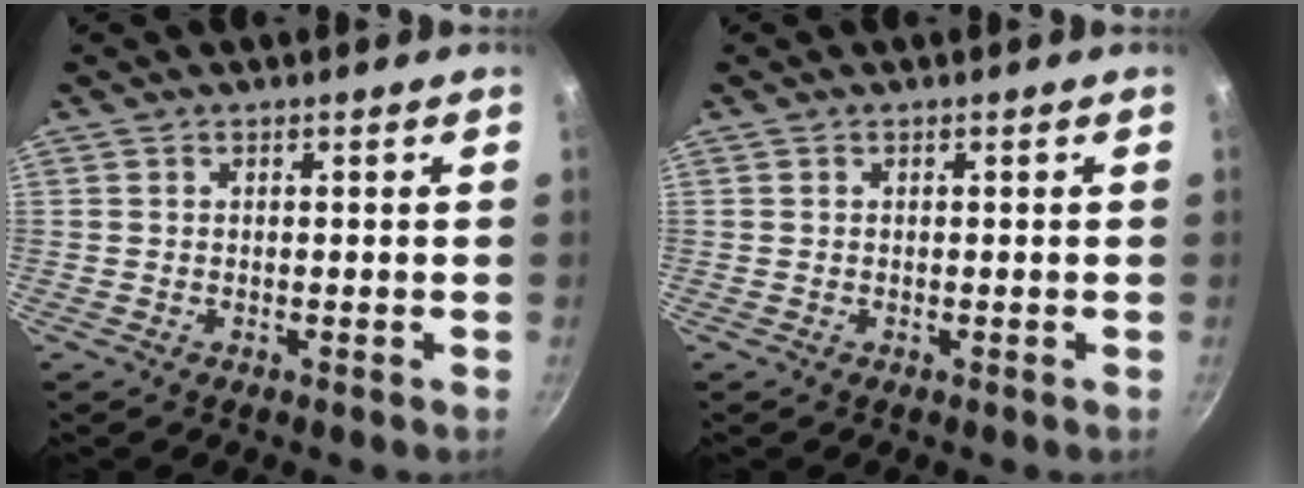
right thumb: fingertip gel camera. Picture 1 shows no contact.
{"total": 0.0}